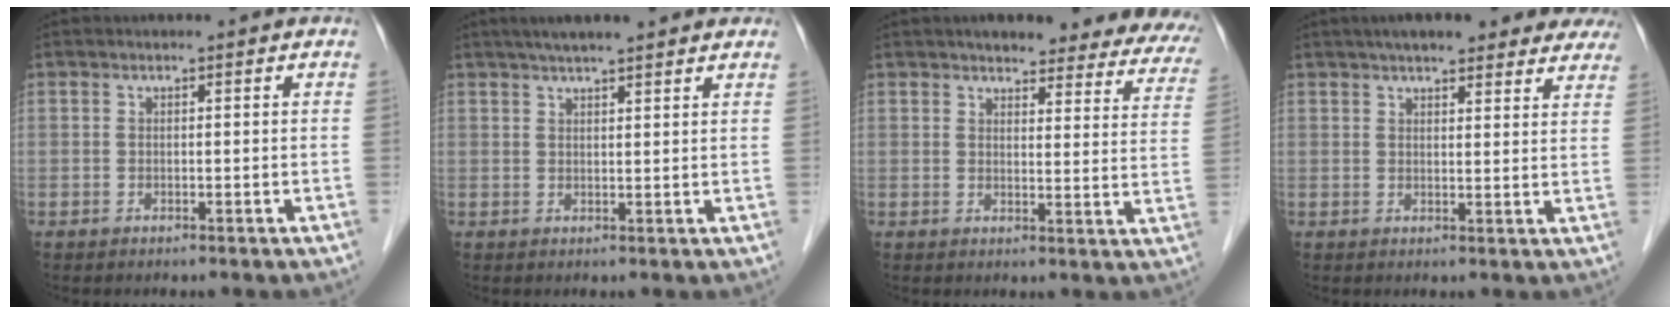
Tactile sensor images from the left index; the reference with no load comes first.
{"total": 9.6, "force": [7.9, 1.3, 5.3], "torque": [-0.067, 0.032, 0.105]}
{"total": 20.6, "force": [18.5, 5.1, 7.5], "torque": [-0.058, -0.032, 0.192]}
{"total": 15.9, "force": [13.5, 4.0, 7.4], "torque": [-0.078, 0.026, 0.162]}